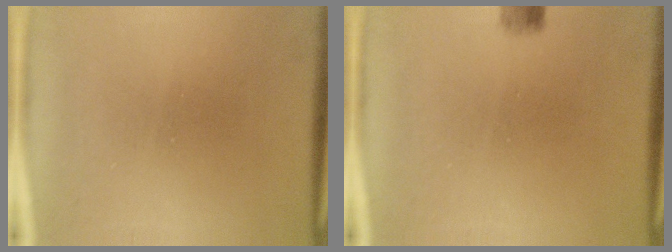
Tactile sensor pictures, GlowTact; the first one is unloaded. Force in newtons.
{"total": 2.2}